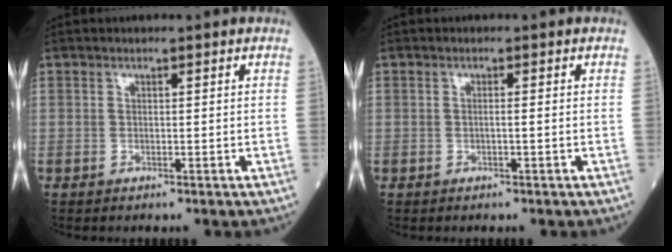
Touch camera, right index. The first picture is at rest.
{"total": 0.6, "force": [-0.2, -0.1, 0.6], "torque": [-0.011, 0.002, -0.003]}